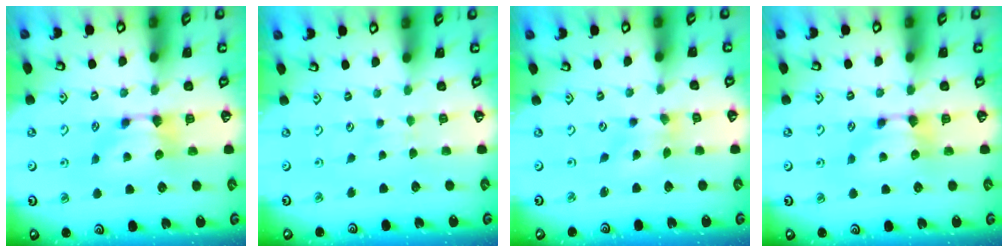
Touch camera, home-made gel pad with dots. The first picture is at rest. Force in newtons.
{"total": 3.9, "press": 3.9, "slide": 0.4}
{"total": 1.9, "press": 1.5, "slide": 1.2}
{"total": 0.0}